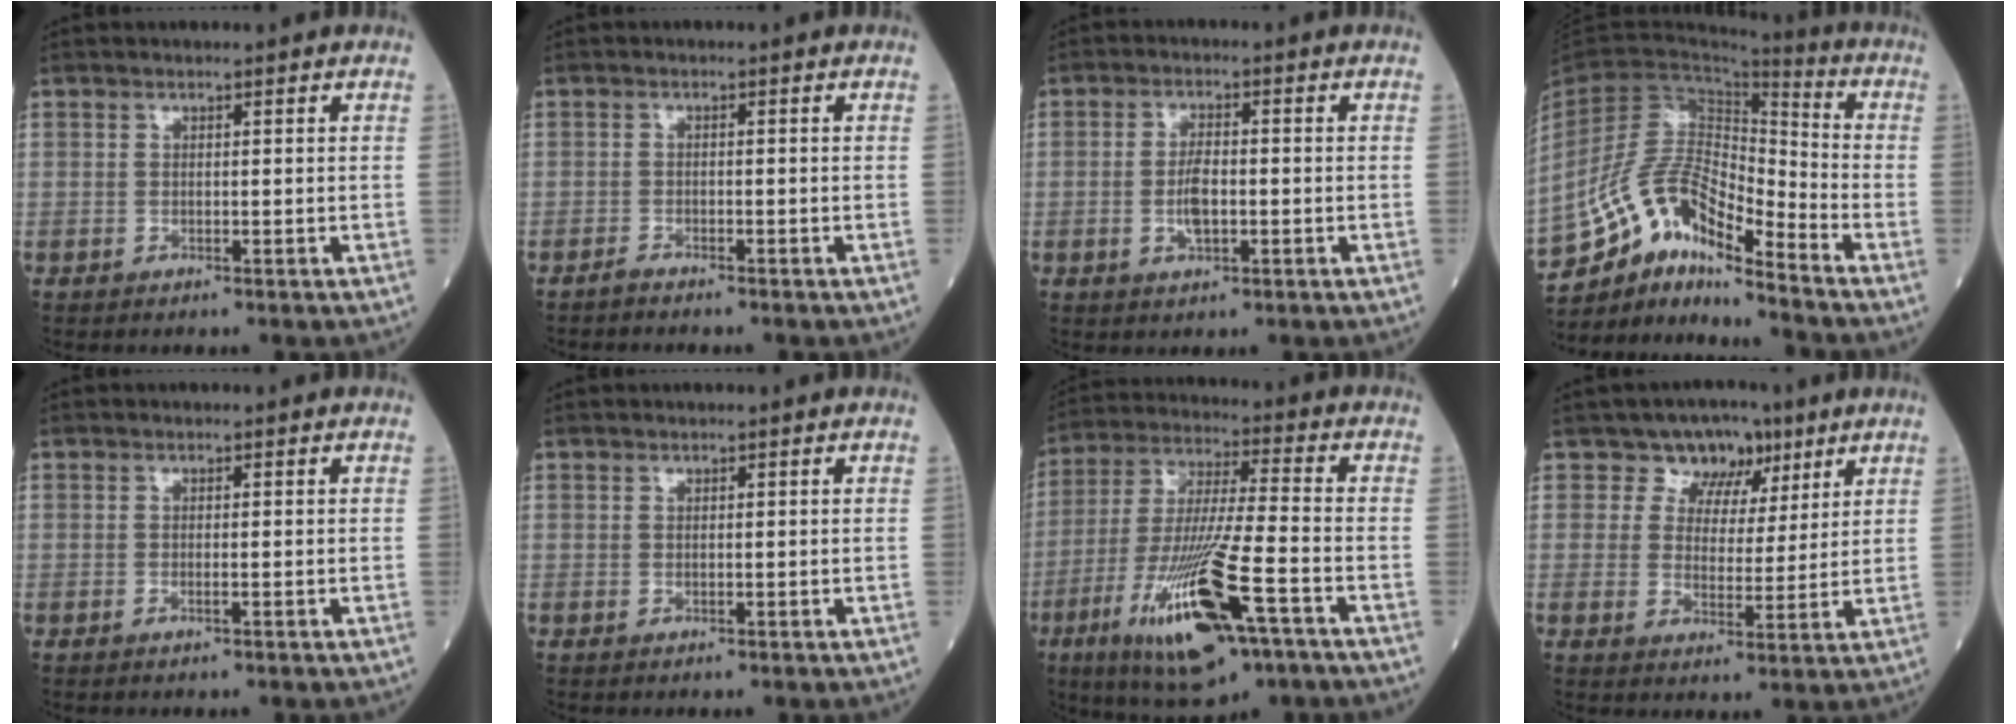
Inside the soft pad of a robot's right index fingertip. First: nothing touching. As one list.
[{"total": 1.3, "force": [-1.2, 0.0, 0.4], "torque": [-0.014, -0.002, -0.019]}, {"total": 3.9, "force": [-0.8, 1.4, 3.6], "torque": [-0.071, 0.000, -0.016]}, {"total": 14.9, "force": [-12.2, 2.8, 8.0], "torque": [-0.161, 0.028, -0.229]}, {"total": 0.6, "force": [-0.3, 0.0, 0.6], "torque": [-0.015, -0.001, -0.004]}, {"total": 0.0}, {"total": 19.1, "force": [-8.5, 2.7, 16.8], "torque": [-0.349, -0.038, -0.146]}, {"total": 6.4, "force": [4.0, 4.8, 1.4], "torque": [-0.004, 0.009, 0.061]}]